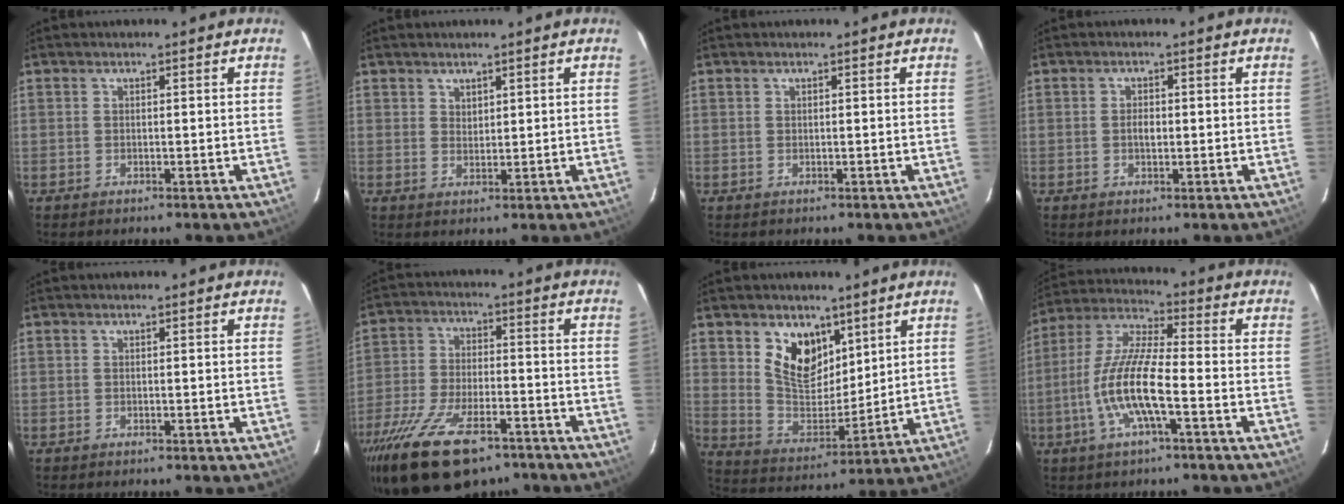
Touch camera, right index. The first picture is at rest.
{"total": 1.7, "force": [1.4, 1.0, 0.3], "torque": [-0.001, 0.002, 0.025]}
{"total": 0.0}
{"total": 1.8, "force": [-0.1, 1.1, 1.4], "torque": [-0.026, 0.004, -0.003]}
{"total": 0.0}
{"total": 20.9, "force": [-14.2, 8.8, 12.6], "torque": [-0.263, -0.039, -0.238]}
{"total": 11.5, "force": [6.4, 7.3, 6.2], "torque": [-0.111, -0.005, 0.129]}
{"total": 12.5, "force": [-4.0, 2.2, 11.6], "torque": [-0.243, -0.003, -0.082]}